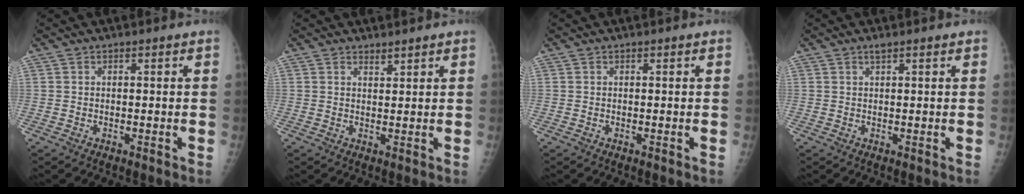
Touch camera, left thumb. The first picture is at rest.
{"total": 1.4, "force": [1.4, 0.3, 0.4], "torque": [0.002, -0.013, 0.022]}
{"total": 0.0}
{"total": 1.2, "force": [0.9, 0.2, 0.7], "torque": [-0.011, -0.004, 0.016]}